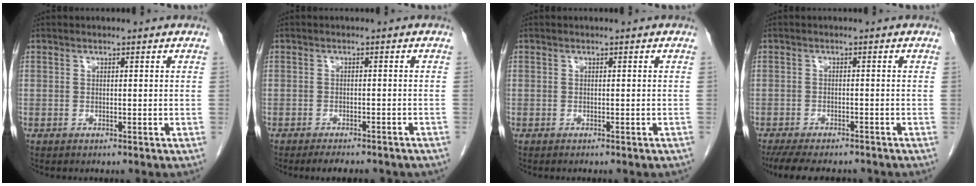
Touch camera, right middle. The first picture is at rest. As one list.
[{"total": 7.4, "force": [-6.3, 2.0, 3.3], "torque": [-0.038, -0.001, -0.075]}, {"total": 2.2, "force": [-1.9, 0.5, 1.0], "torque": [-0.016, -0.004, -0.019]}, {"total": 11.3, "force": [-9.6, 3.1, 5.1], "torque": [-0.090, -0.011, -0.132]}]